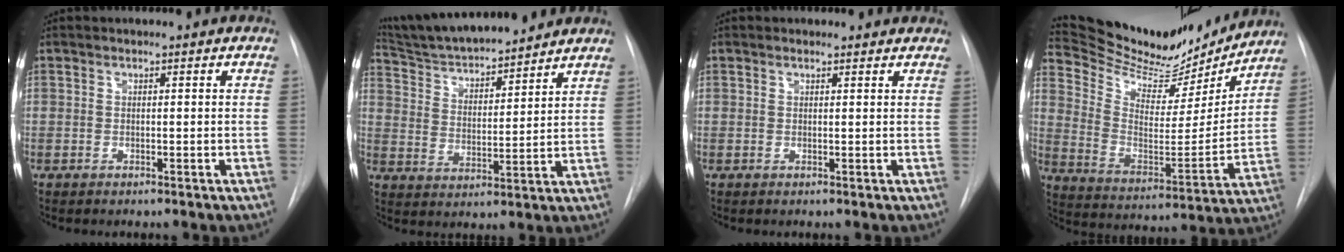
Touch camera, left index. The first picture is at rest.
{"total": 15.1, "force": [14.0, 1.5, 5.6], "torque": [-0.098, 0.008, 0.235]}
{"total": 2.0, "force": [1.9, 0.7, 0.2], "torque": [-0.009, 0.006, 0.014]}
{"total": 21.4, "force": [19.8, 5.5, 5.9], "torque": [-0.103, -0.024, 0.304]}